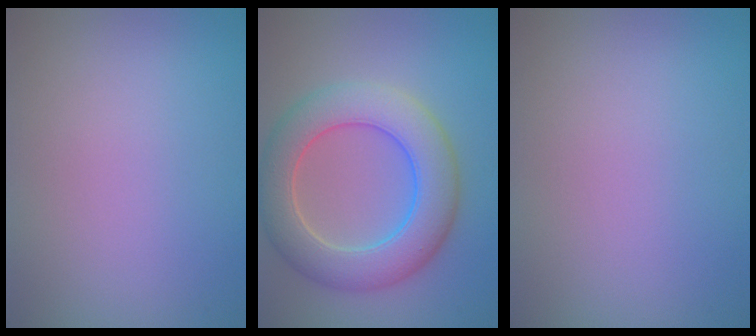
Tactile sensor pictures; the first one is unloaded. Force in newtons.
{"total": 7.6, "press": 7.6, "slide": 0.5}
{"total": 0.0}